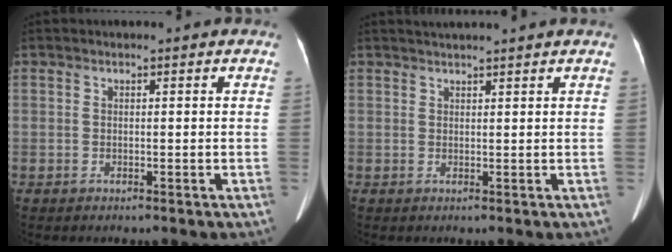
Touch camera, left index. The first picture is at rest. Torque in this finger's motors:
{"motor_torque": [0.63, -0.98, 0.14, 0.05]}